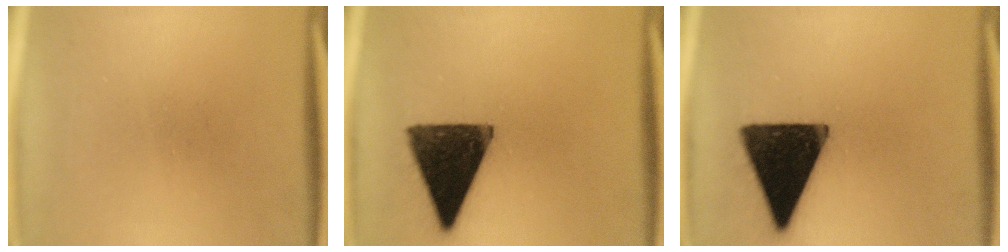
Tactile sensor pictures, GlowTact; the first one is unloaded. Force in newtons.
{"total": 14.9}
{"total": 17.2}